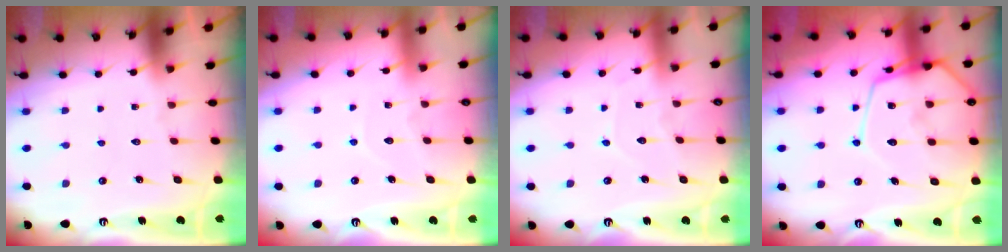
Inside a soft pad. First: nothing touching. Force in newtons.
{"total": 5.0, "press": 5.0, "slide": 0.4}
{"total": 5.9, "press": 5.9, "slide": 0.5}
{"total": 16.3, "press": 16.3, "slide": 1.6}